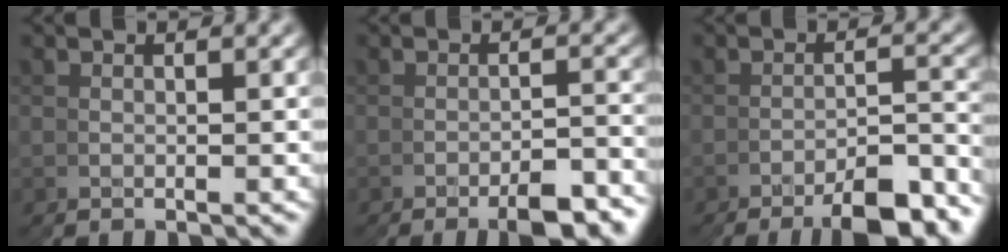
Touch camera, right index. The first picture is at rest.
{"total": 3.8, "force": [-3.6, -0.2, 1.3], "torque": [-0.007, 0.005, -0.058]}
{"total": 6.5, "force": [-6.1, -0.1, 2.5], "torque": [-0.019, 0.000, -0.091]}